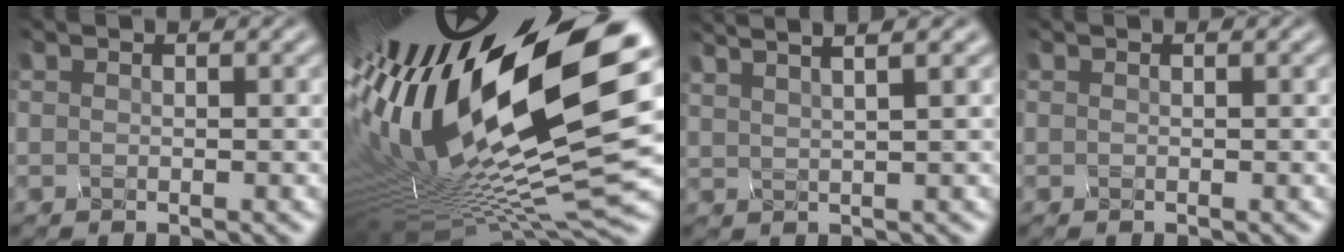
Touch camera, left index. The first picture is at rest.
{"total": 20.7, "force": [0.3, 5.9, 19.8], "torque": [-0.368, -0.017, 0.000]}
{"total": 5.7, "force": [3.7, 1.6, 4.0], "torque": [-0.049, 0.031, 0.026]}
{"total": 0.0}